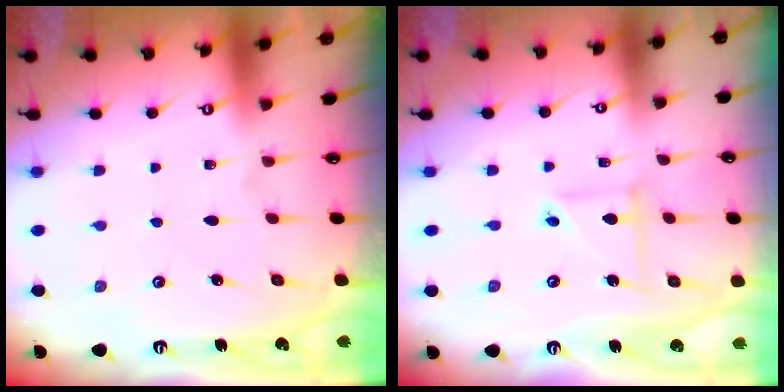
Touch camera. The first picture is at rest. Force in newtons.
{"total": 5.1, "press": 5.1, "slide": 0.2}